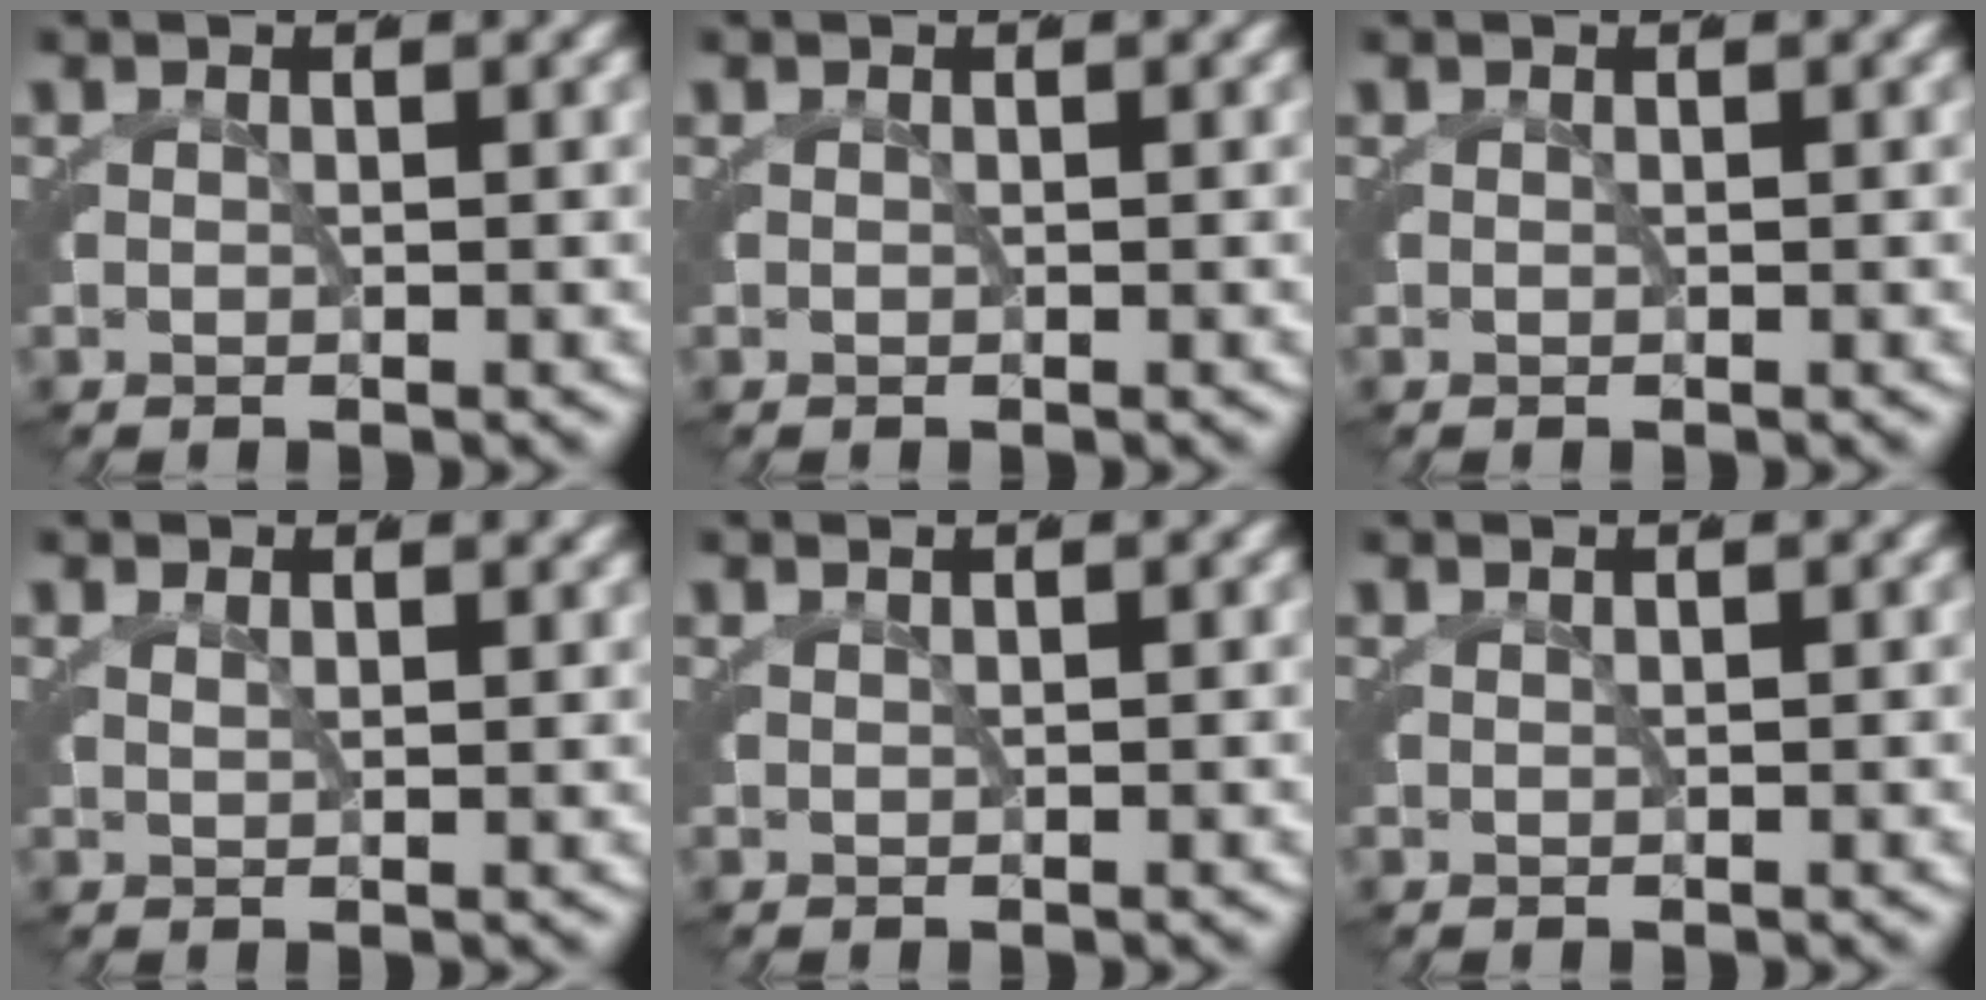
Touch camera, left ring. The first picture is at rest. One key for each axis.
{"total": 0.0}
{"total": 0.0}
{"total": 1.6, "fx": 1.5, "fy": -0.6, "fz": 0.3, "tx": 0.004, "ty": 0.002, "tz": 0.025}
{"total": 1.2, "fx": 0.9, "fy": -0.5, "fz": 0.6, "tx": 0.003, "ty": 0.012, "tz": 0.013}
{"total": 1.1, "fx": 0.8, "fy": -0.6, "fz": 0.5, "tx": 0.003, "ty": 0.012, "tz": 0.012}